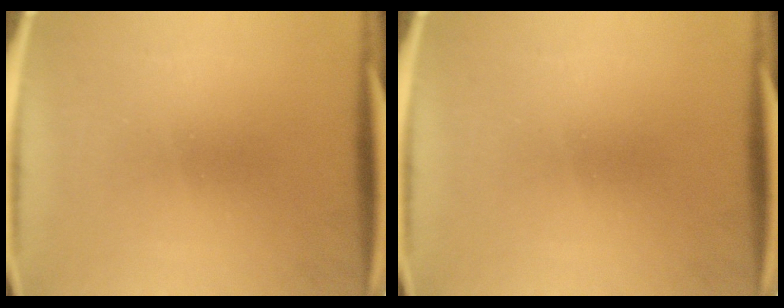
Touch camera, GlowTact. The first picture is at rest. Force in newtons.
{"total": 0.0}